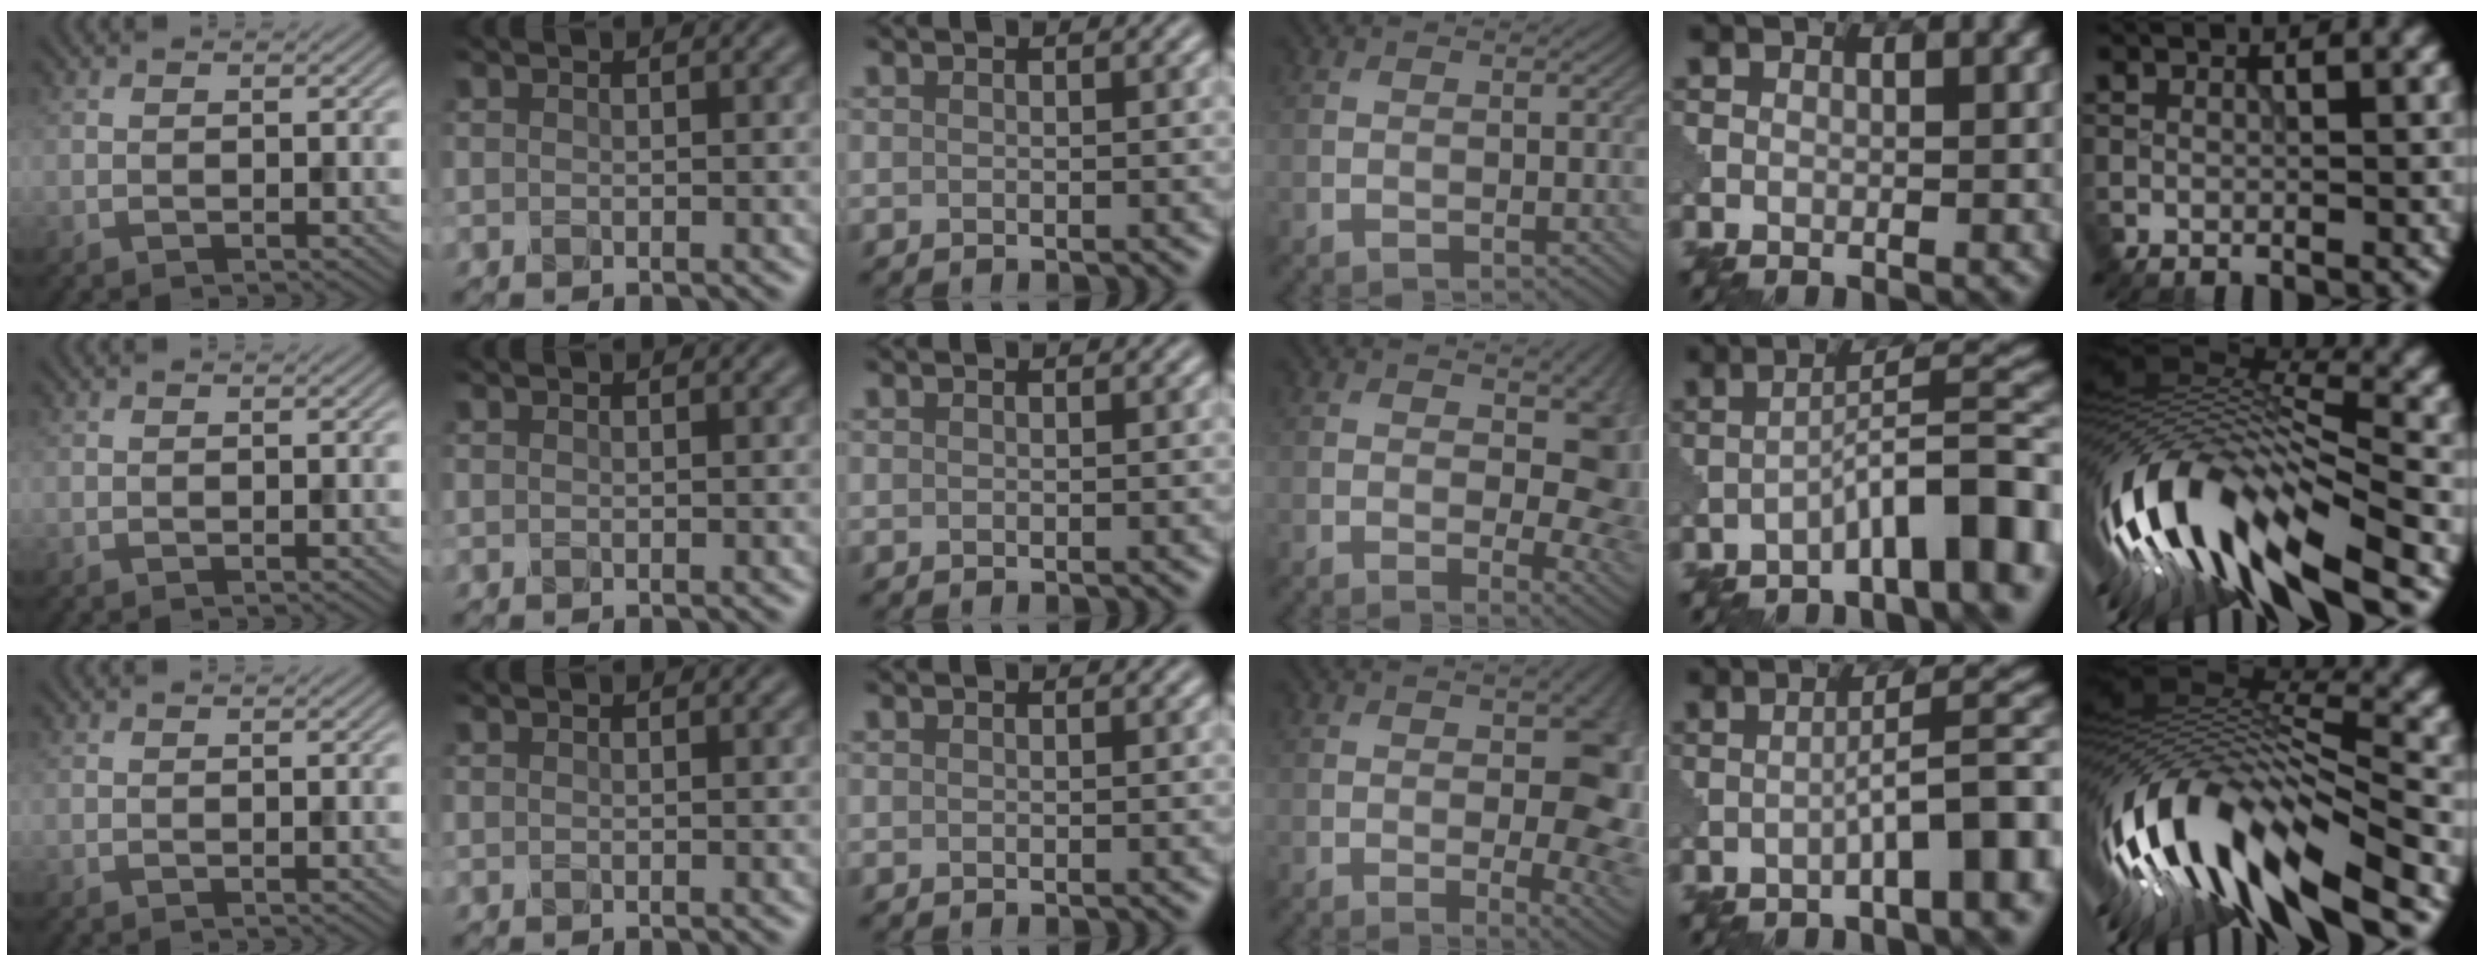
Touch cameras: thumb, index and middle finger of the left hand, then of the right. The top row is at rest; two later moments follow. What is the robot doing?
{"motion": "shake", "object": "medicine bottle"}